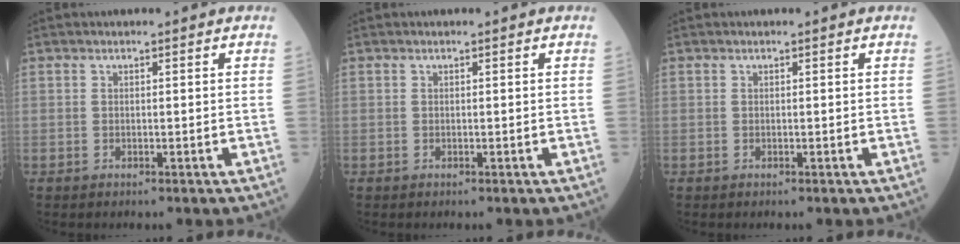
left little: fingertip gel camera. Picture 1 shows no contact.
{"total": 0.0}
{"total": 0.0}